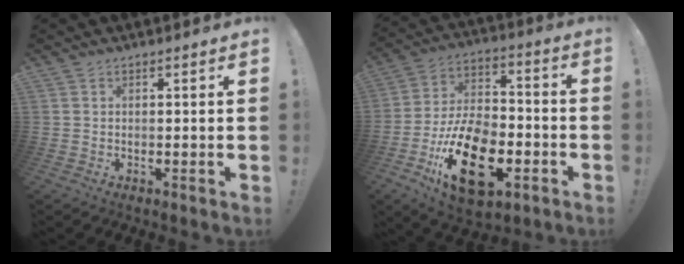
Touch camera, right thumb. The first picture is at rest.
{"total": 23.1, "force": [-9.7, 12.9, 16.5], "torque": [-0.283, 0.061, -0.152]}